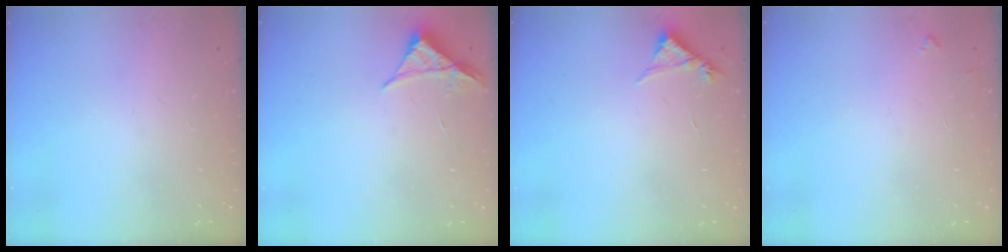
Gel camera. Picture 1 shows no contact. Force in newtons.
{"total": 3.9, "press": 3.8, "slide": 0.5}
{"total": 4.3, "press": 4.2, "slide": 0.4}
{"total": 3.8, "press": 3.7, "slide": 0.4}